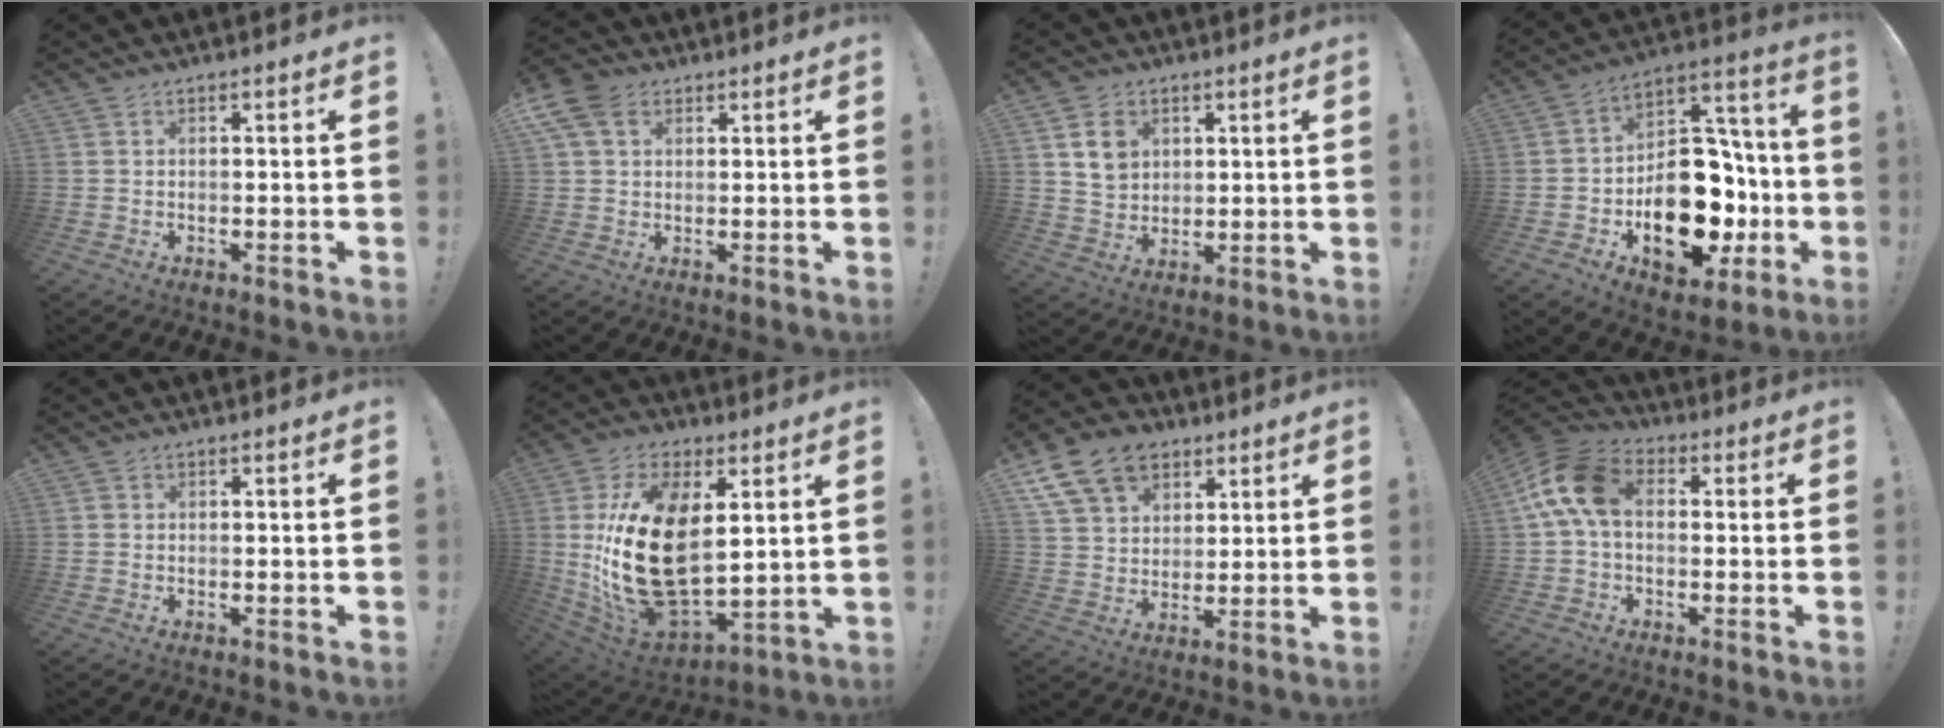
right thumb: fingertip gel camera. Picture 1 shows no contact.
{"total": 9.0, "force": [3.9, 6.2, 5.2], "torque": [-0.107, -0.004, 0.076]}
{"total": 8.5, "force": [3.8, 6.9, 3.1], "torque": [-0.039, -0.015, 0.076]}
{"total": 24.2, "force": [-7.9, 15.2, 17.1], "torque": [-0.264, 0.053, -0.107]}
{"total": 0.6, "force": [0.0, 0.6, 0.1], "torque": [0.000, 0.002, 0.000]}
{"total": 26.1, "force": [3.9, 15.0, 20.9], "torque": [-0.431, -0.036, 0.082]}
{"total": 16.0, "force": [8.5, 11.5, 7.1], "torque": [-0.112, -0.043, 0.165]}
{"total": 13.1, "force": [1.5, 8.1, 10.2], "torque": [-0.204, 0.013, 0.031]}